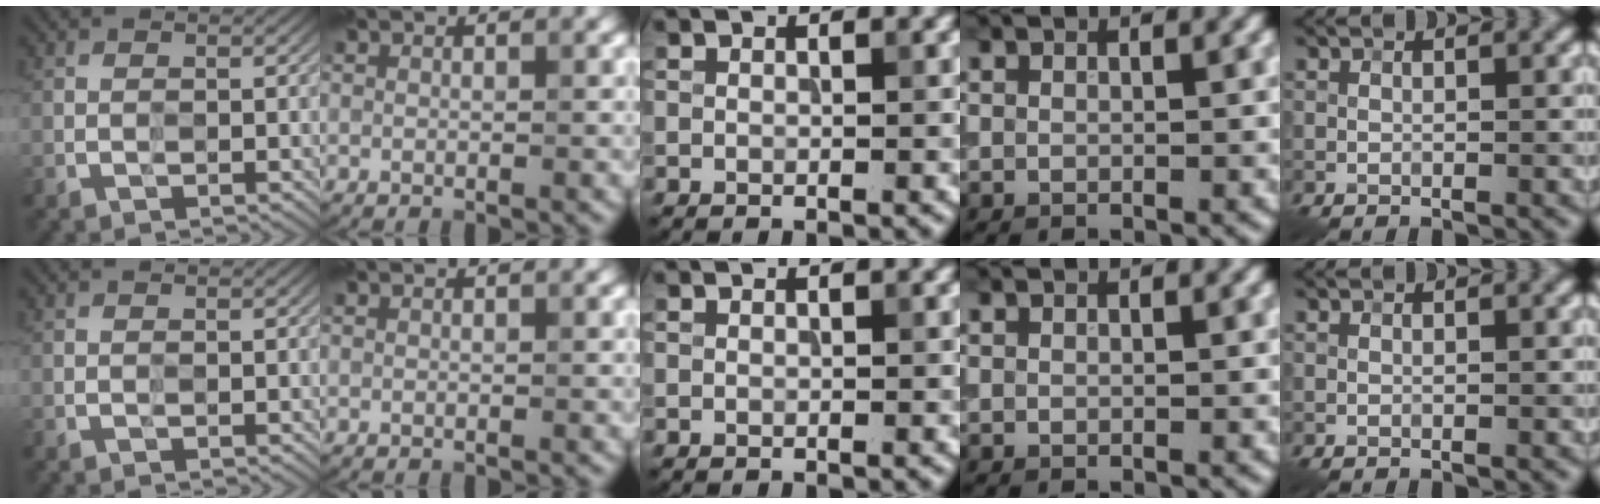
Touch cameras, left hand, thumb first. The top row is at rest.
{}